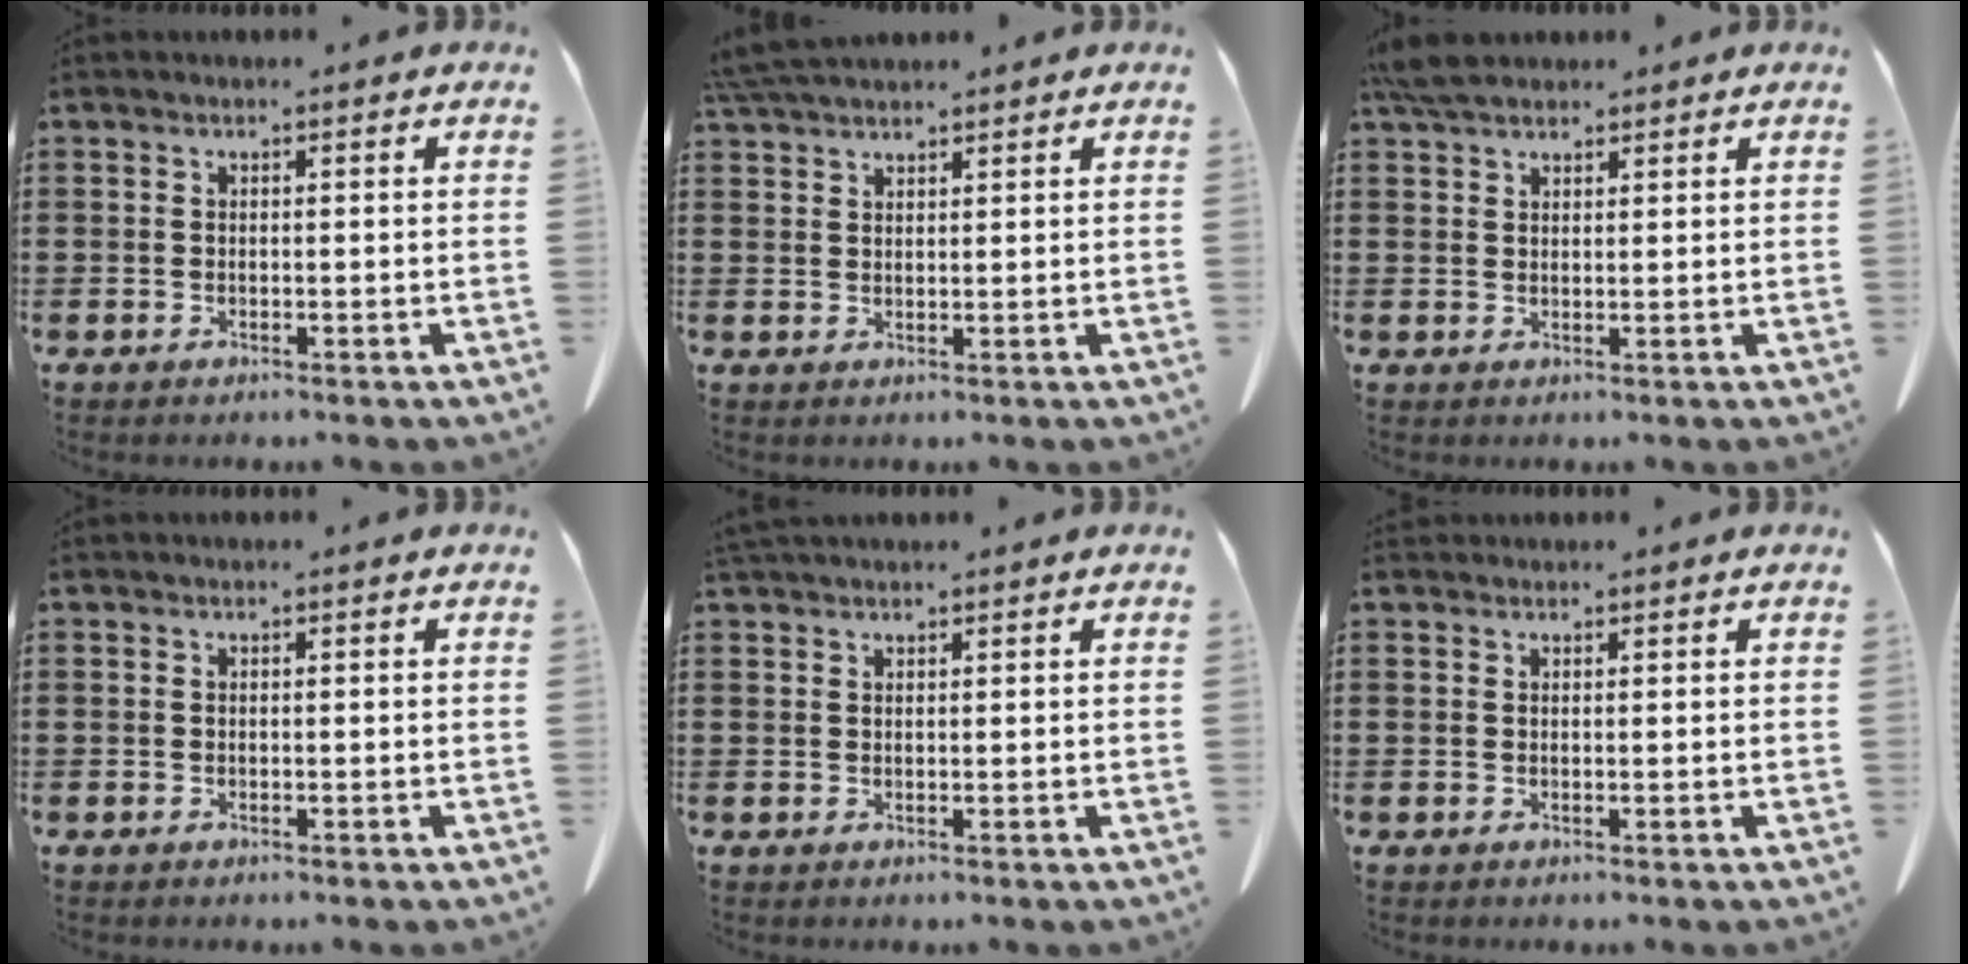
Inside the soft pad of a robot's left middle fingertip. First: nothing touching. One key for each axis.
{"total": 4.0, "fx": 3.7, "fy": 0.5, "fz": 1.5, "tx": -0.040, "ty": -0.005, "tz": 0.072}
{"total": 4.4, "fx": 3.7, "fy": 1.3, "fz": 1.9, "tx": -0.048, "ty": -0.002, "tz": 0.071}
{"total": 0.0}
{"total": 1.3, "fx": 1.2, "fy": 0.1, "fz": 0.4, "tx": -0.010, "ty": -0.002, "tz": 0.025}
{"total": 0.6, "fx": 0.6, "fy": 0.2, "fz": 0.1, "tx": -0.003, "ty": -0.002, "tz": 0.013}